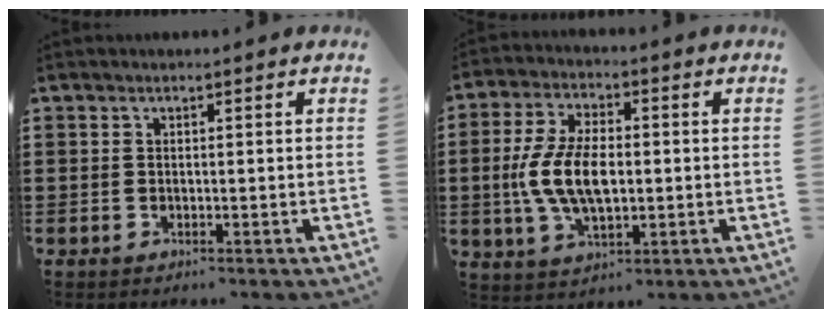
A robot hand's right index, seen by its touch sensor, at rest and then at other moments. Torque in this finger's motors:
{"motor_torque": [2.14, 0.00, 1.05, 0.21]}